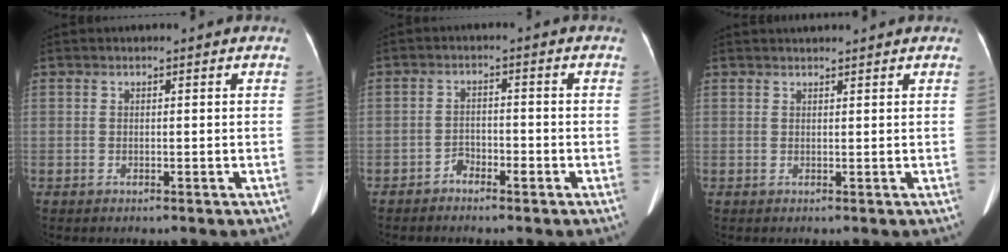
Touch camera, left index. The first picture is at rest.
{"total": 2.2, "force": [-1.8, 1.0, 0.8], "torque": [-0.011, 0.006, -0.033]}
{"total": 2.1, "force": [2.0, -0.3, 0.5], "torque": [-0.005, 0.022, 0.036]}